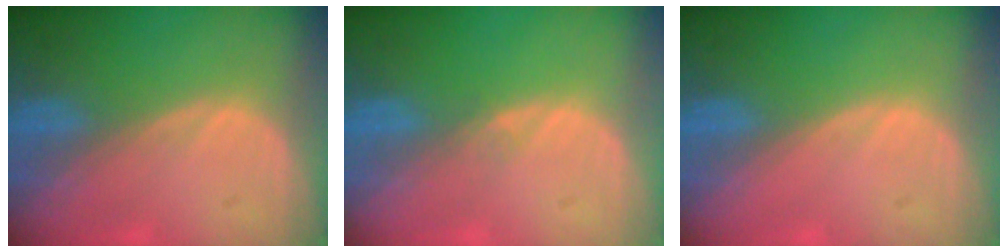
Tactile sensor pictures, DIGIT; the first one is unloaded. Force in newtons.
{"total": 0.7, "press": 0.7, "slide": 0.1}
{"total": 0.0}